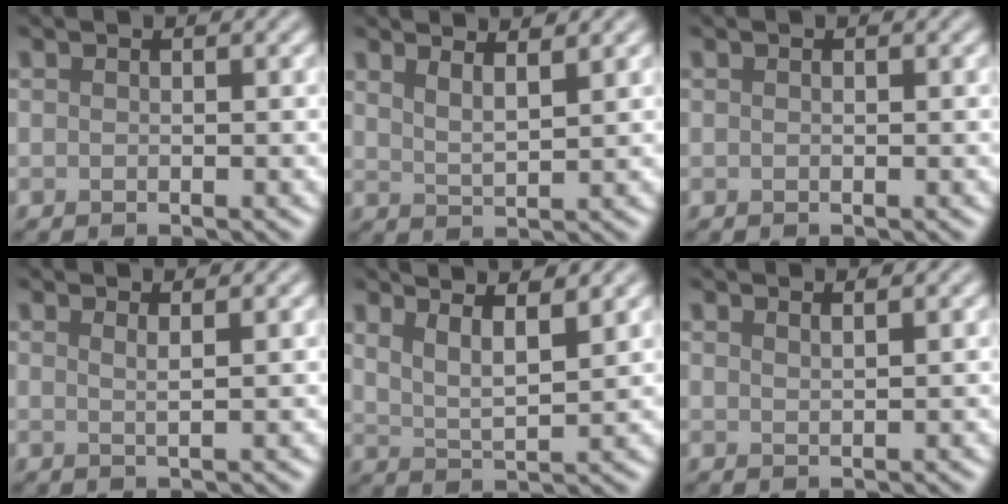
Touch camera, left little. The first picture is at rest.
{"total": 3.0, "force": [2.4, 0.8, 1.6], "torque": [-0.018, 0.008, 0.033]}
{"total": 0.0}
{"total": 1.4, "force": [0.8, 0.4, 1.0], "torque": [-0.007, 0.001, 0.006]}
{"total": 4.9, "force": [3.4, 1.4, 3.2], "torque": [-0.052, 0.012, 0.048]}
{"total": 1.1, "force": [0.9, 0.3, 0.5], "torque": [0.001, 0.000, 0.011]}